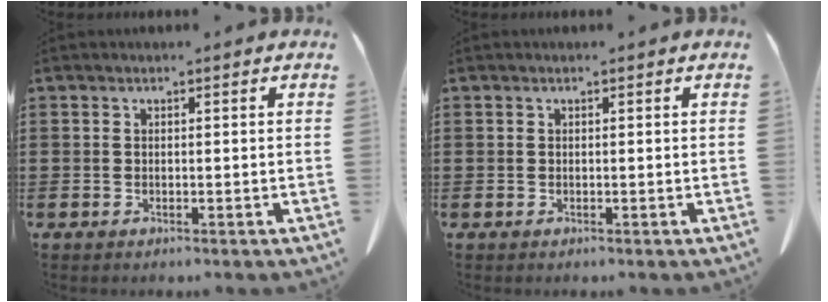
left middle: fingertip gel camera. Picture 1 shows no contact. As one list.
[{"total": 0.0}]